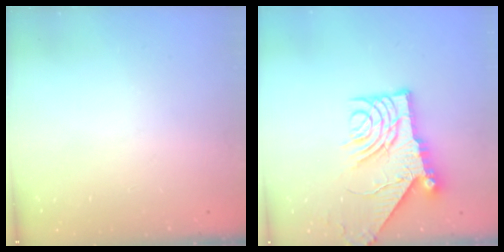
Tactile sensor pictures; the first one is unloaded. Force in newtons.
{"total": 12.6, "press": 12.6, "slide": 1.5}